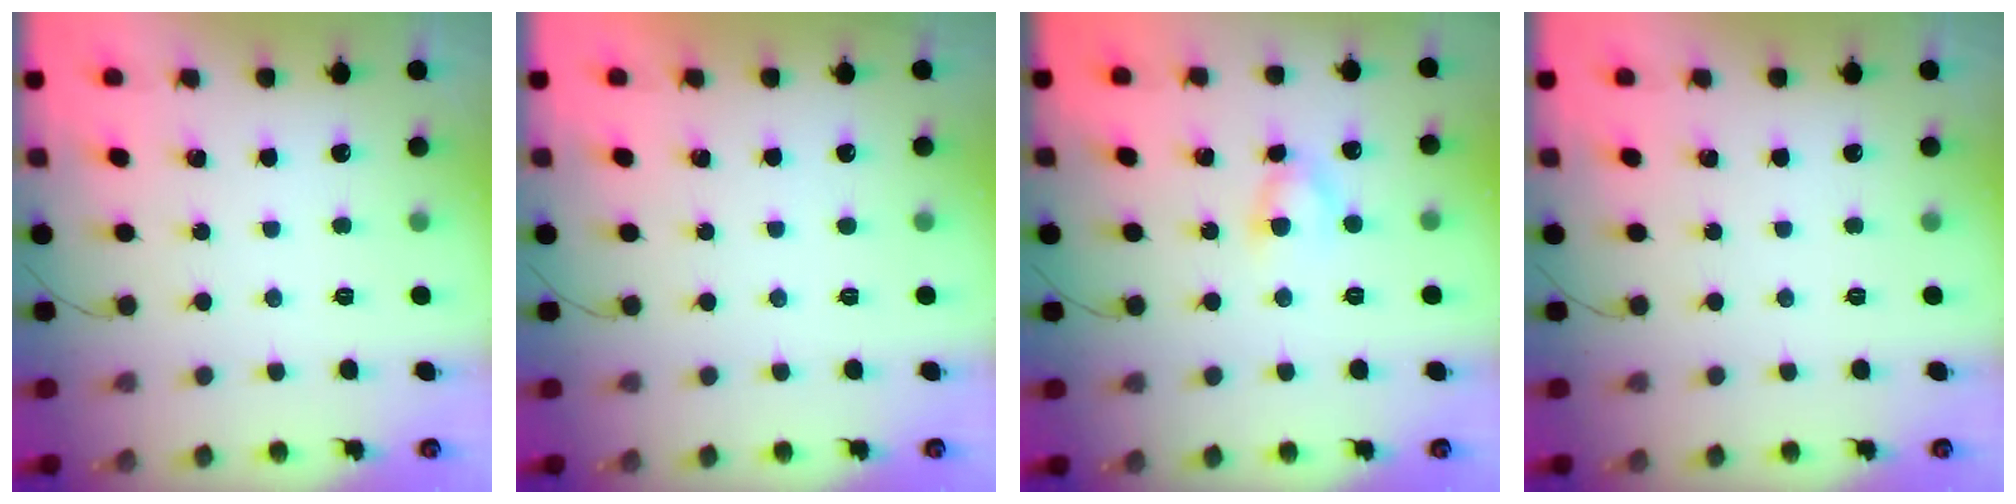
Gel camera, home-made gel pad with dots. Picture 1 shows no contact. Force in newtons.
{"total": 1.0, "press": 1.0, "slide": 0.2}
{"total": 3.3, "press": 3.1, "slide": 1.2}
{"total": 0.0}